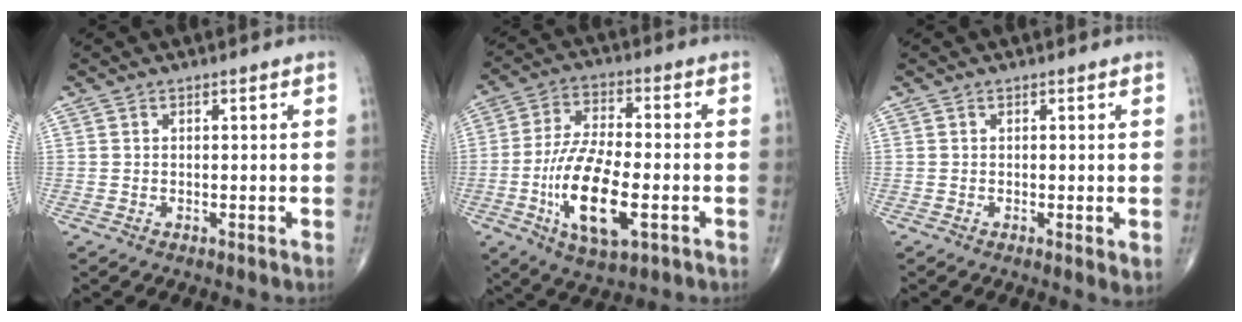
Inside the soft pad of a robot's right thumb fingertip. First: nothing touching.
{"total": 15.6, "force": [-4.3, 6.0, 13.7], "torque": [-0.262, 0.007, -0.073]}
{"total": 2.1, "force": [-0.2, 0.4, 2.0], "torque": [-0.034, -0.010, -0.005]}